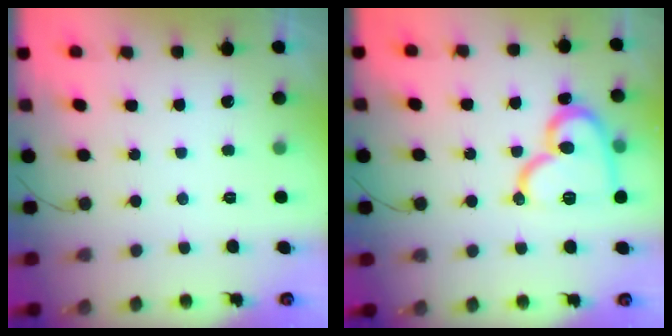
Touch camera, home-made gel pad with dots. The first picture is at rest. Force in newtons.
{"total": 17.9, "press": 17.8, "slide": 1.7}